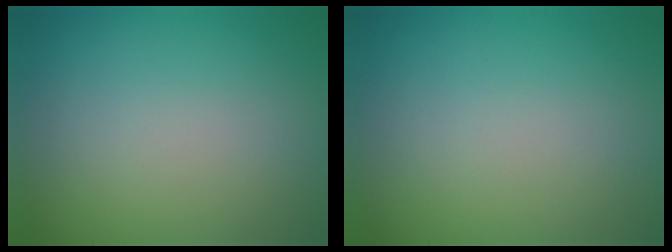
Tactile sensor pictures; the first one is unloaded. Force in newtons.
{"total": 0.0}